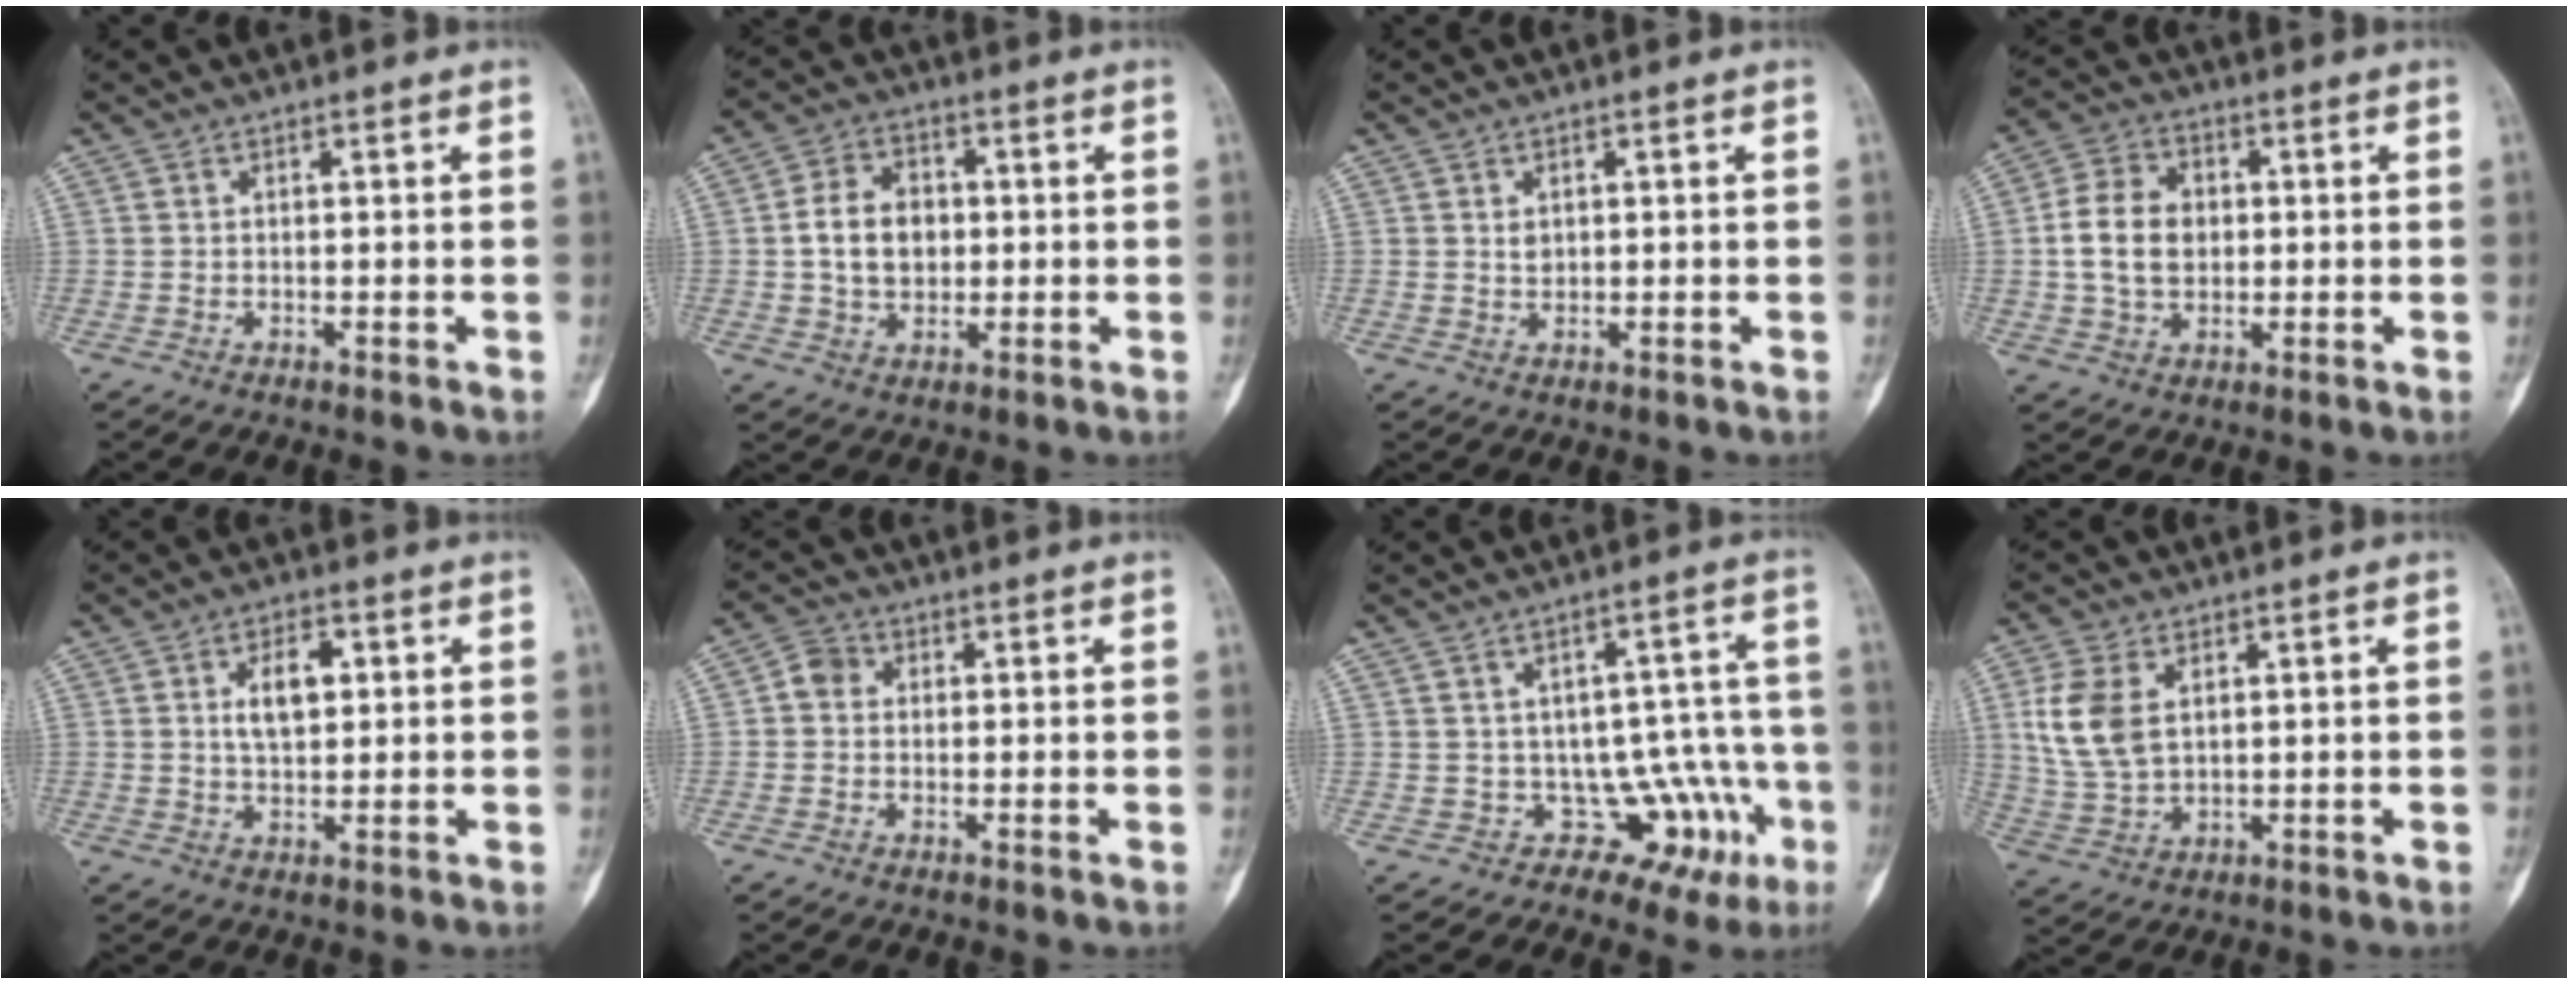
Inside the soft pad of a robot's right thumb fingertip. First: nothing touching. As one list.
[{"total": 9.2, "force": [0.3, 6.9, 6.1], "torque": [-0.084, 0.009, 0.004]}, {"total": 1.6, "force": [0.5, 1.2, 0.9], "torque": [-0.008, -0.004, 0.013]}, {"total": 10.4, "force": [0.4, 7.7, 6.9], "torque": [-0.113, 0.012, 0.004]}, {"total": 6.2, "force": [1.6, 3.5, 5.0], "torque": [-0.075, -0.002, 0.027]}, {"total": 3.6, "force": [0.3, 3.1, 1.8], "torque": [-0.018, 0.010, -0.002]}, {"total": 12.3, "force": [-4.4, 8.8, 7.3], "torque": [-0.037, 0.037, -0.046]}, {"total": 9.8, "force": [2.6, 6.1, 7.2], "torque": [-0.150, -0.005, 0.061]}]